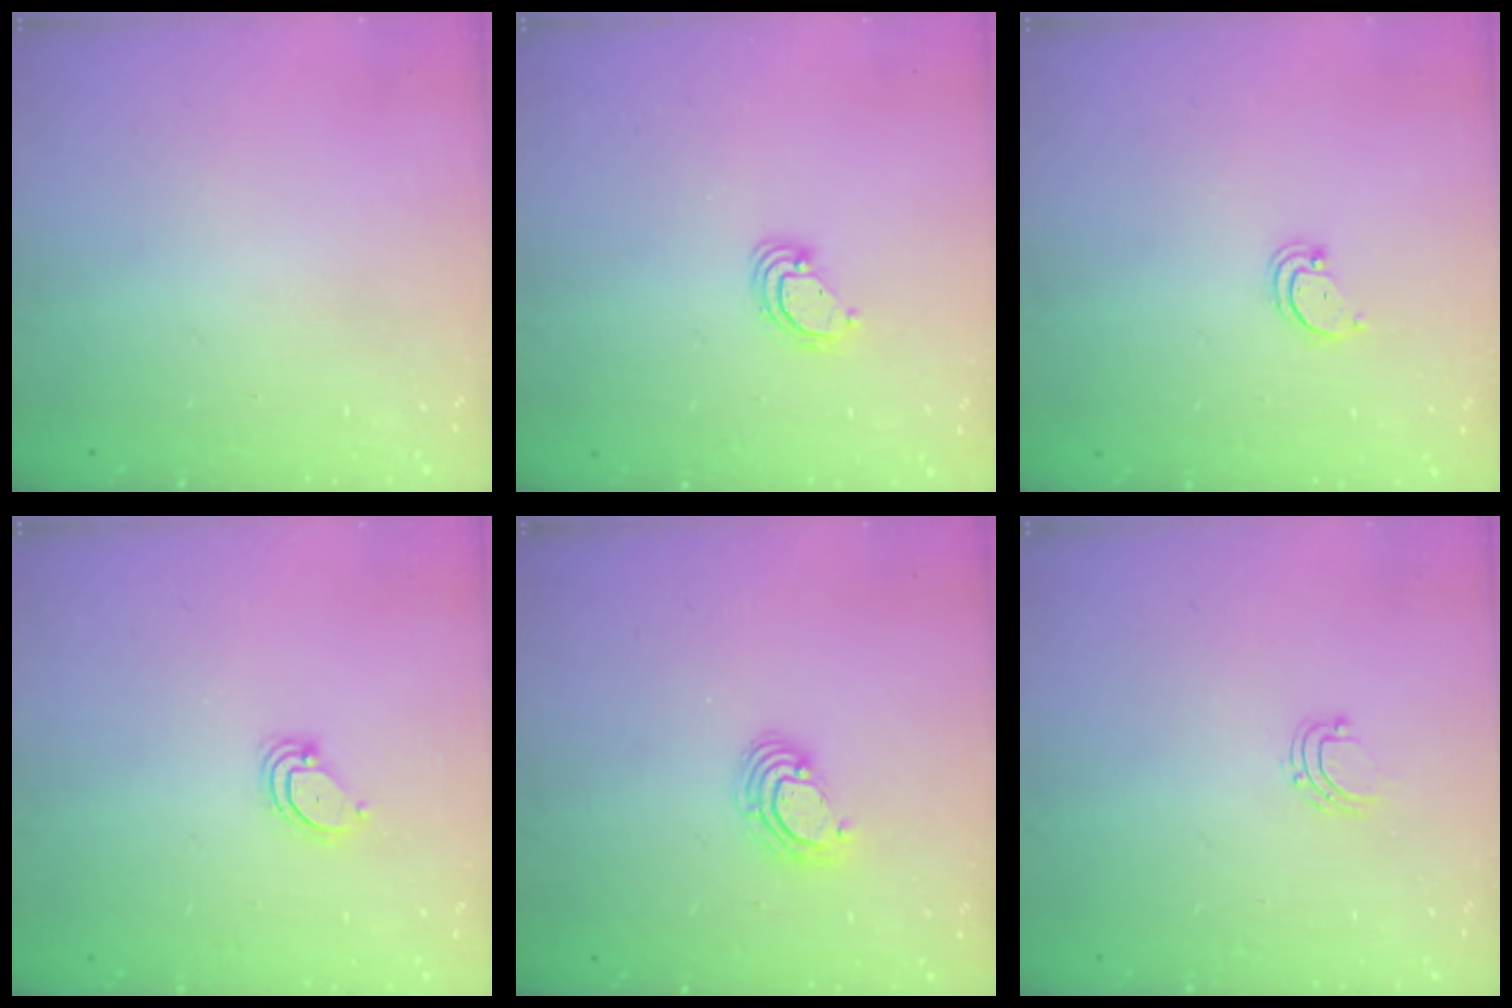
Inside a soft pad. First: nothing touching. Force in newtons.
{"total": 3.8, "press": 3.8, "slide": 0.1}
{"total": 1.8, "press": 1.8, "slide": 0.2}
{"total": 3.5, "press": 3.5, "slide": 0.3}
{"total": 4.0, "press": 3.9, "slide": 0.2}
{"total": 4.5, "press": 4.5, "slide": 0.3}